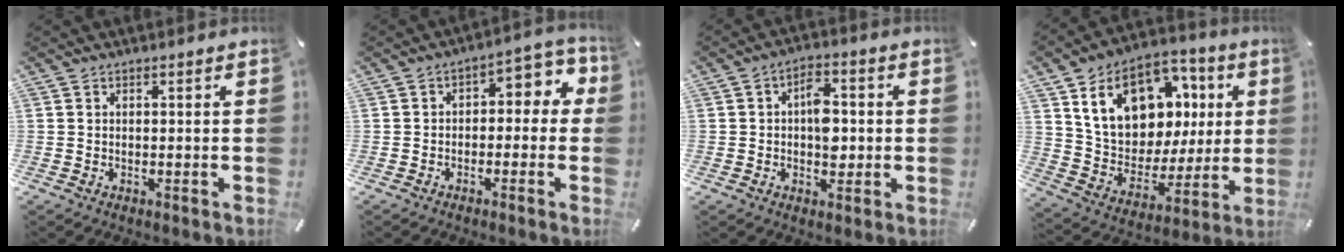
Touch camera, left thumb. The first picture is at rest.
{"total": 5.9, "force": [-0.4, 4.1, 4.2], "torque": [-0.055, 0.003, -0.015]}
{"total": 7.2, "force": [-0.1, 4.7, 5.5], "torque": [-0.061, -0.001, -0.008]}
{"total": 19.4, "force": [7.2, 14.2, 11.0], "torque": [-0.187, -0.027, 0.138]}